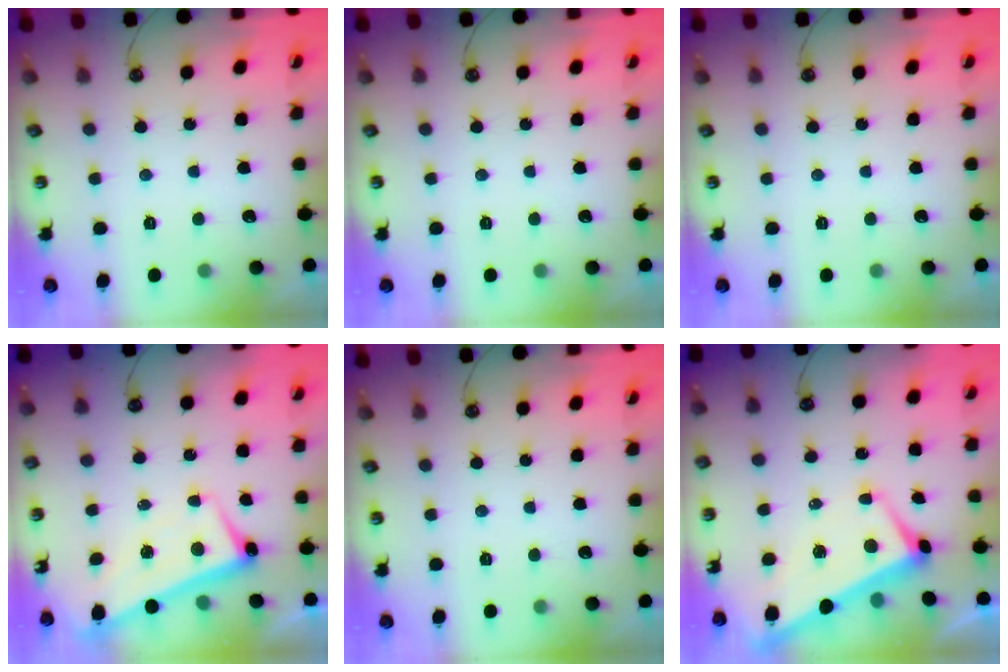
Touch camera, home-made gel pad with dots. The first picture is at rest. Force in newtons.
{"total": 0.0}
{"total": 0.0}
{"total": 2.5, "press": 2.4, "slide": 0.6}
{"total": 0.0}
{"total": 1.6, "press": 1.2, "slide": 0.9}